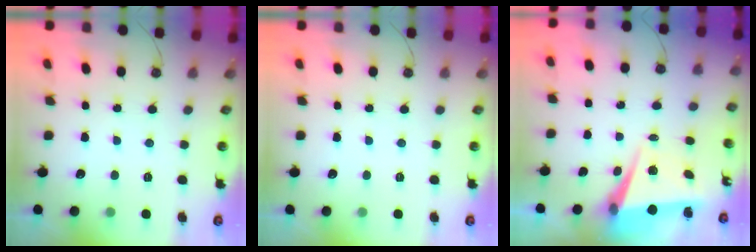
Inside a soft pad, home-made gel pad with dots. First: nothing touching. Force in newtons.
{"total": 0.0}
{"total": 6.8, "press": 6.0, "slide": 3.2}